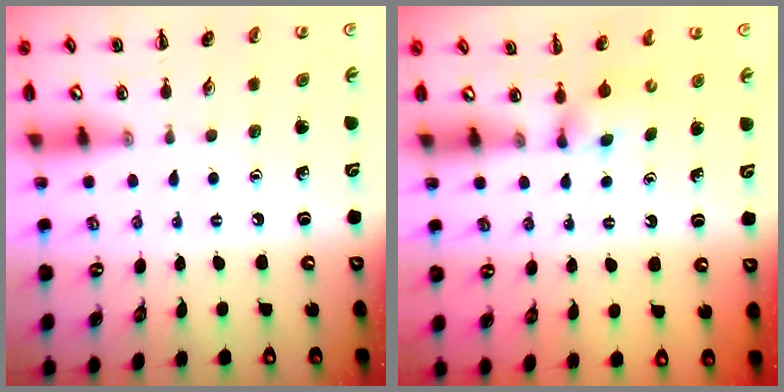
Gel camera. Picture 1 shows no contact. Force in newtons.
{"total": 2.3, "press": 2.1, "slide": 1.0}